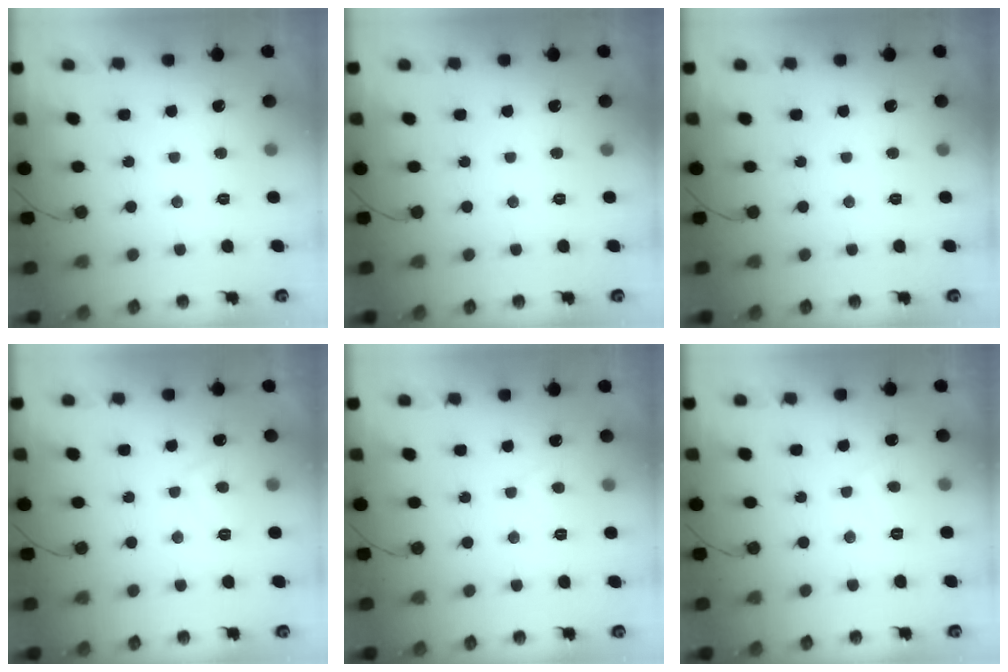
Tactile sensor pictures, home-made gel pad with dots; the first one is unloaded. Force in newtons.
{"total": 0.0}
{"total": 0.0}
{"total": 3.7, "press": 3.5, "slide": 0.9}
{"total": 3.9, "press": 3.9, "slide": 0.4}
{"total": 2.2, "press": 2.0, "slide": 0.8}